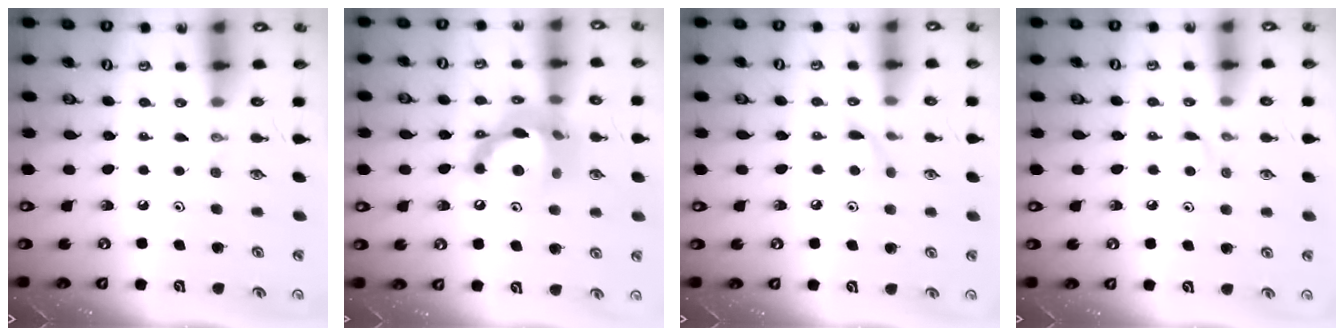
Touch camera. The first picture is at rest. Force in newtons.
{"total": 15.0, "press": 15.0, "slide": 0.8}
{"total": 5.7, "press": 5.7, "slide": 0.7}
{"total": 3.9, "press": 3.9, "slide": 0.6}